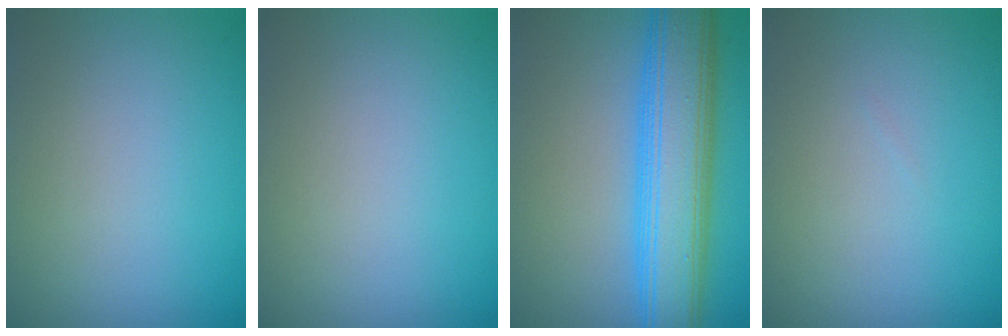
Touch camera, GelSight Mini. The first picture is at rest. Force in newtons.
{"total": 0.0}
{"total": 8.7, "press": 8.7, "slide": 0.2}
{"total": 0.0}